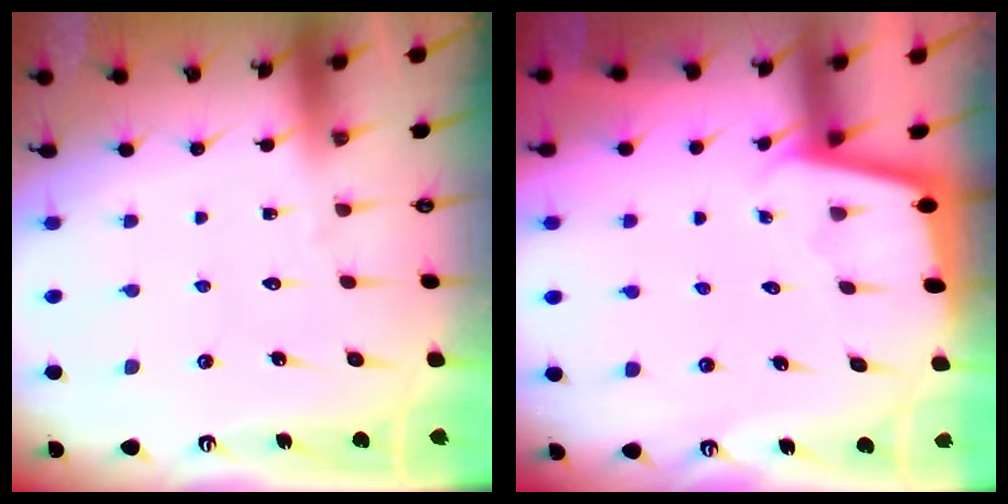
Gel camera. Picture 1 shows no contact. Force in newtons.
{"total": 2.8, "press": 2.8, "slide": 0.2}